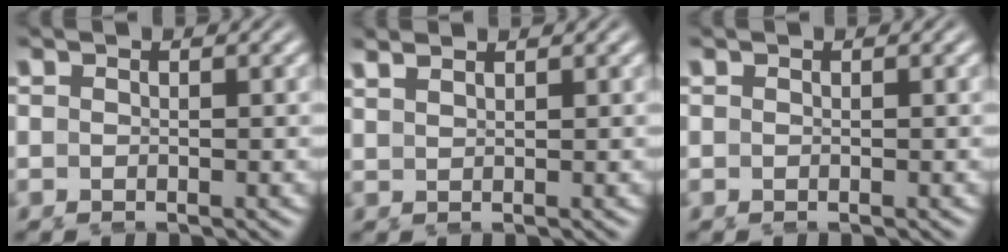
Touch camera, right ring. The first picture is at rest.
{"total": 1.2, "force": [1.2, 0.0, 0.3], "torque": [-0.004, 0.003, 0.024]}
{"total": 0.0}